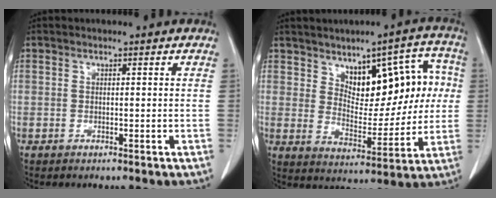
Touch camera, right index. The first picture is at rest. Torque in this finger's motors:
{"motor_torque": [0.25, 0.20, 0.12, 0.03]}